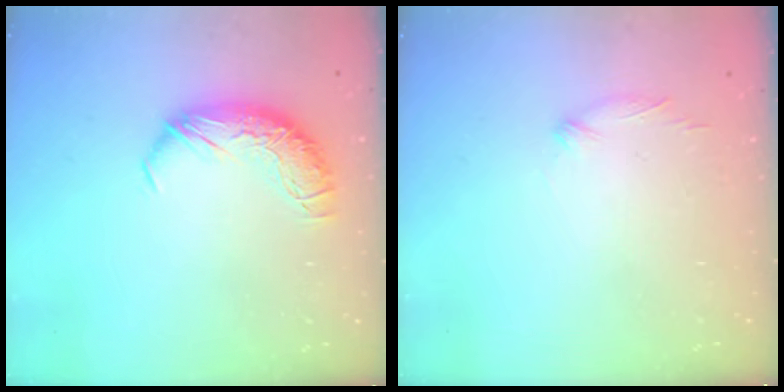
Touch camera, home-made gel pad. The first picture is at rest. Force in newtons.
{"total": 7.5, "press": 7.4, "slide": 0.7}